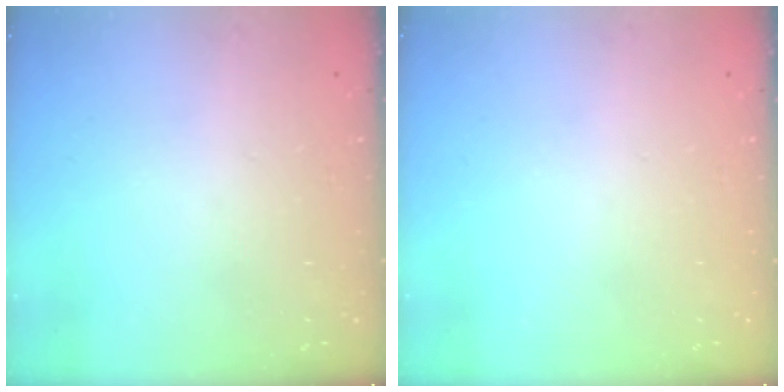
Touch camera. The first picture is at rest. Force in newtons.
{"total": 0.0}